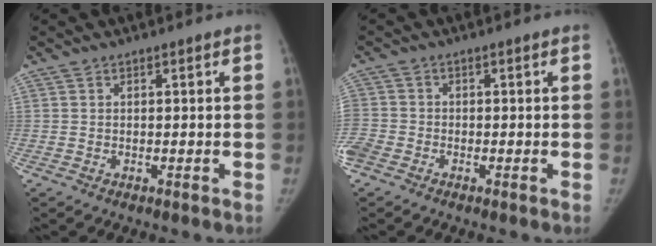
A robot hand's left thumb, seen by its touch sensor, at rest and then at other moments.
{"total": 5.4, "force": [-2.3, 4.3, 2.3], "torque": [-0.072, 0.004, -0.046]}